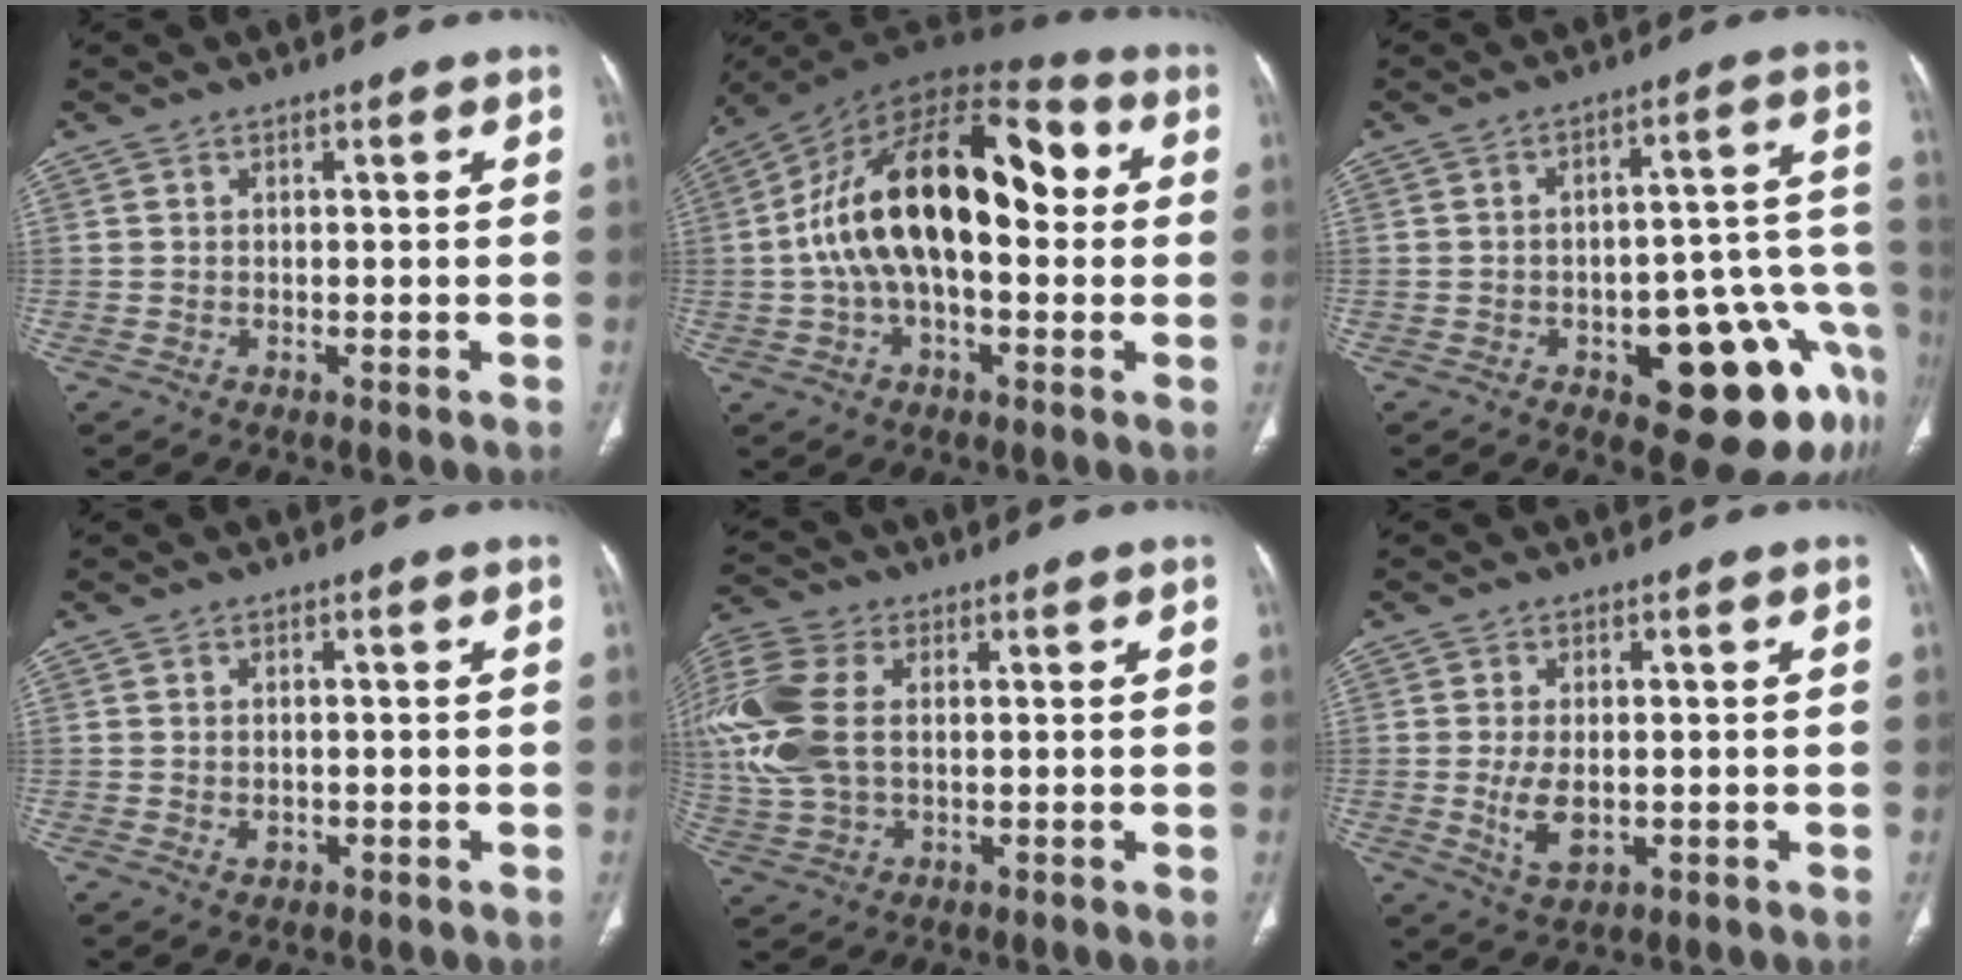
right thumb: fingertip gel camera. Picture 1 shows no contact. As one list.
[{"total": 22.5, "force": [1.6, 11.9, 19.0], "torque": [-0.322, 0.051, 0.015]}, {"total": 16.9, "force": [-7.6, 6.8, 13.5], "torque": [-0.106, 0.063, -0.083]}, {"total": 1.6, "force": [-0.3, 1.2, 1.0], "torque": [-0.013, 0.000, 0.000]}, {"total": 17.0, "force": [2.5, 11.0, 12.6], "torque": [-0.328, 0.008, 0.050]}, {"total": 5.2, "force": [-0.6, 2.8, 4.4], "torque": [-0.085, -0.011, -0.003]}]